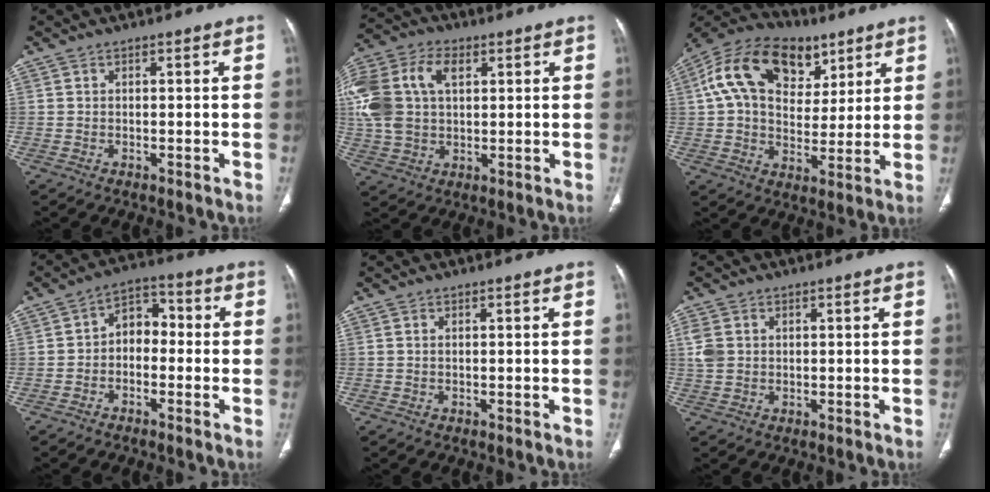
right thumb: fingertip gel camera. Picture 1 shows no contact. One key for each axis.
{"total": 18.2, "fx": 4.4, "fy": 12.2, "fz": 12.8, "tx": -0.292, "ty": 0.023, "tz": 0.081}
{"total": 20.7, "fx": 8.4, "fy": 13.8, "fz": 12.9, "tx": -0.206, "ty": 0.010, "tz": 0.137}
{"total": 6.4, "fx": -1.1, "fy": 4.7, "fz": 4.2, "tx": -0.035, "ty": 0.037, "tz": -0.036}
{"total": 0.0}
{"total": 3.7, "fx": 0.7, "fy": 3.0, "fz": 2.1, "tx": -0.046, "ty": 0.003, "tz": 0.017}